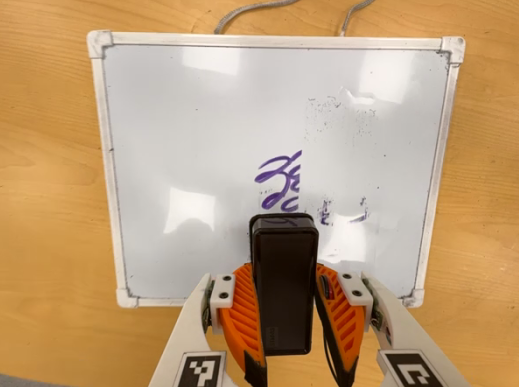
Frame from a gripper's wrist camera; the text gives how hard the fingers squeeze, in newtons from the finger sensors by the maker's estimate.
{"total": 5.9, "left": 5.3, "right": 6.5}